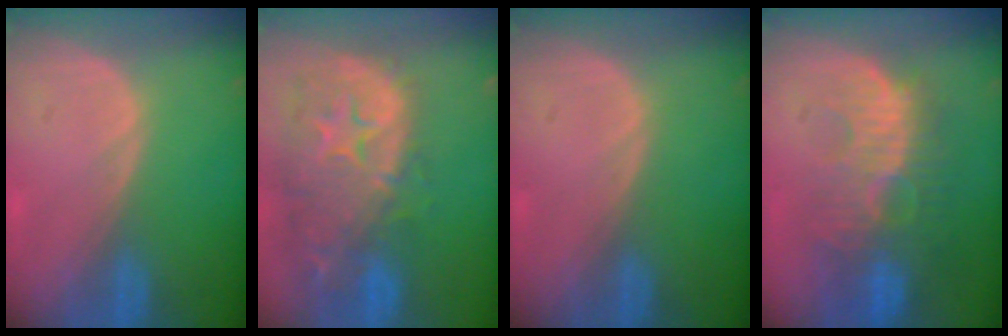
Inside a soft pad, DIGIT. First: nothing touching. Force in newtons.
{"total": 14.1, "press": 11.4, "slide": 8.3}
{"total": 0.0}
{"total": 10.7, "press": 9.7, "slide": 4.6}